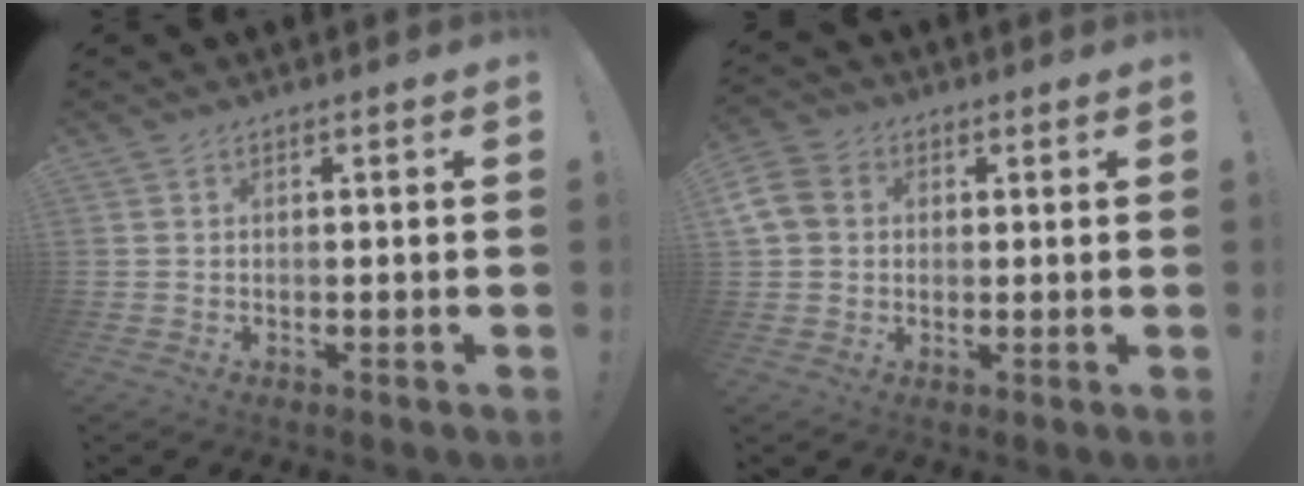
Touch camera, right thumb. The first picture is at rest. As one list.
[{"total": 8.5, "force": [1.9, 7.2, 4.1], "torque": [-0.081, 0.002, 0.039]}]